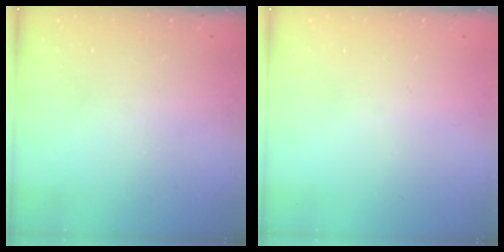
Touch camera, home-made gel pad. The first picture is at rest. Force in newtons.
{"total": 0.0}